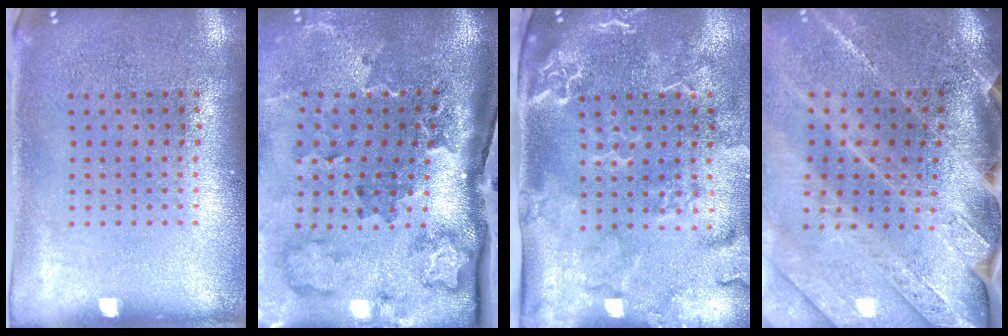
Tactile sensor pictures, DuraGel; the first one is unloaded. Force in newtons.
{"total": 3.5, "press": 2.4, "slide": 2.6}
{"total": 2.9, "press": 2.4, "slide": 1.6}
{"total": 3.9, "press": 3.2, "slide": 2.2}